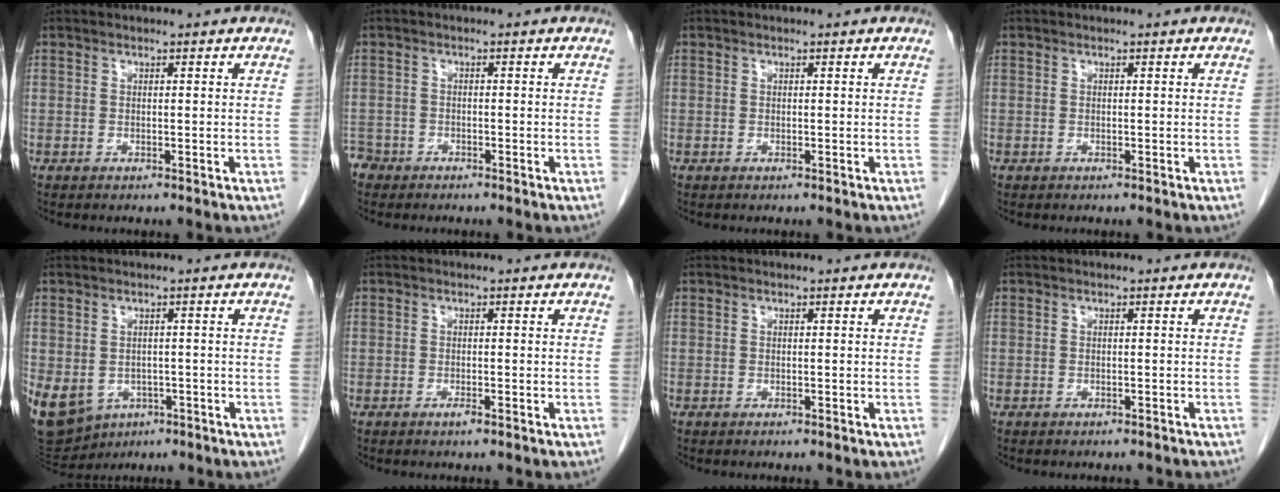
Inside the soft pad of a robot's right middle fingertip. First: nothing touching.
{"total": 2.5, "force": [-2.1, 1.4, -0.2], "torque": [-0.001, 0.004, -0.041]}
{"total": 0.0}
{"total": 0.0}
{"total": 19.6, "force": [-7.9, 15.8, 8.6], "torque": [-0.274, -0.013, -0.098]}
{"total": 0.8, "force": [-0.5, 0.1, 0.5], "torque": [-0.010, 0.000, -0.008]}
{"total": 0.0}
{"total": 2.4, "force": [-2.2, 0.6, 0.7], "torque": [-0.013, -0.003, -0.026]}